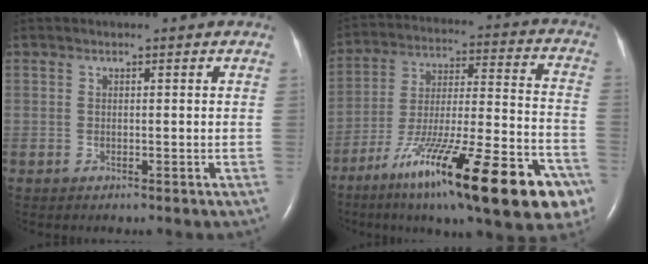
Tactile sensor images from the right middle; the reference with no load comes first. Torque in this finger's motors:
{"motor_torque": [1.18, -0.95, 0.62, 0.15]}